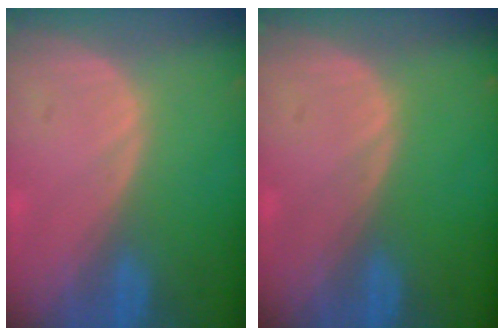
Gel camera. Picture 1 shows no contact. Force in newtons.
{"total": 0.0}